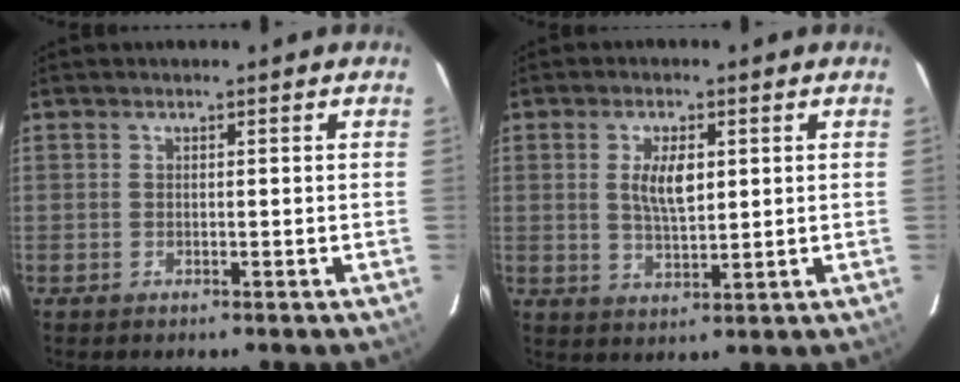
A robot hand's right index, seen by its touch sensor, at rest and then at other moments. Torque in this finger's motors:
{"motor_torque": [0.51, 0.45, 0.21, 0.09]}